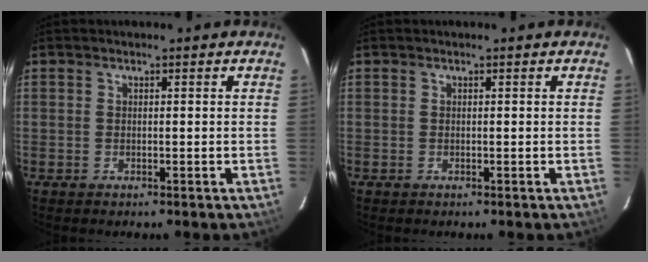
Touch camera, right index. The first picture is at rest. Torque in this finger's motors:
{"motor_torque": [0.00, 0.00, 0.01, 0.01]}